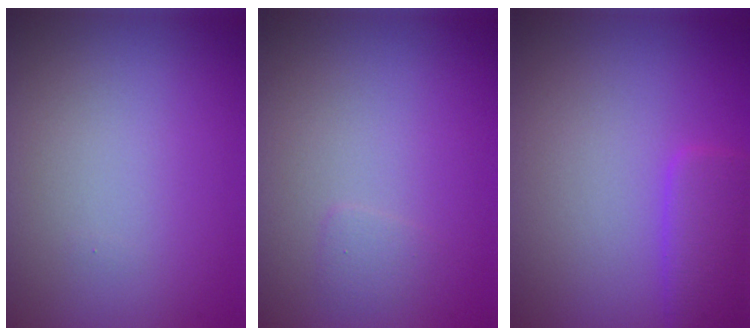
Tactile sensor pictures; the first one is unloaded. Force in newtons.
{"total": 0.7, "press": 0.7, "slide": 0.1}
{"total": 2.9, "press": 2.9, "slide": 0.1}